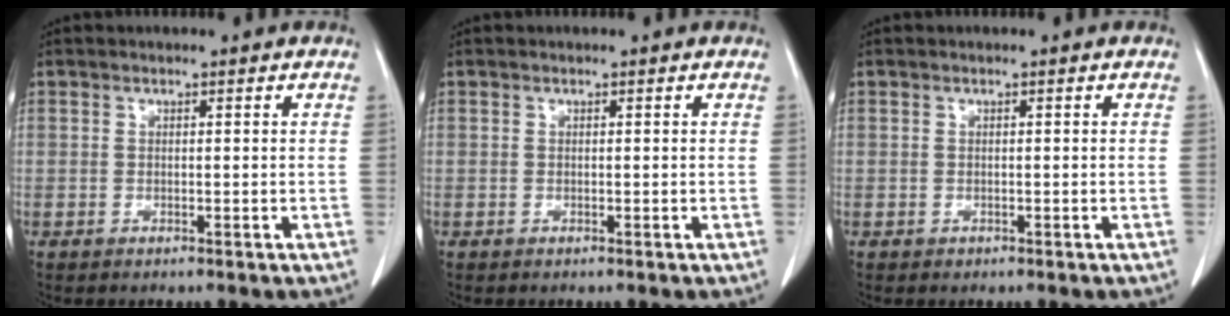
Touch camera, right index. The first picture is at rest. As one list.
[{"total": 0.0}, {"total": 0.0}]